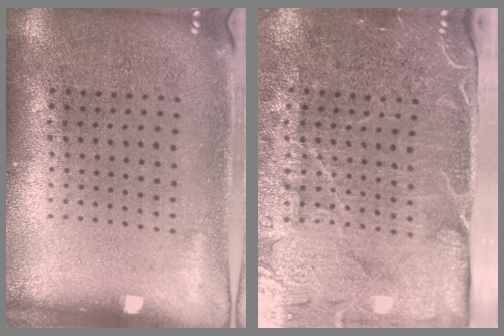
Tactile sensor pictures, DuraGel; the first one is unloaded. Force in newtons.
{"total": 4.9, "press": 4.1, "slide": 2.7}